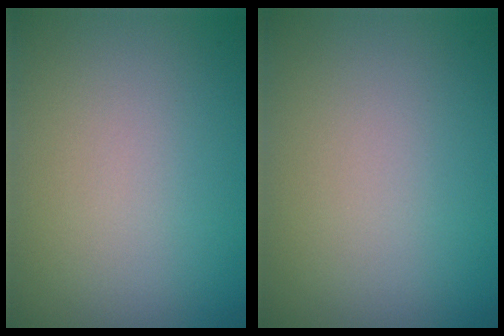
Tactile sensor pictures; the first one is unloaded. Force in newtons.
{"total": 0.0}